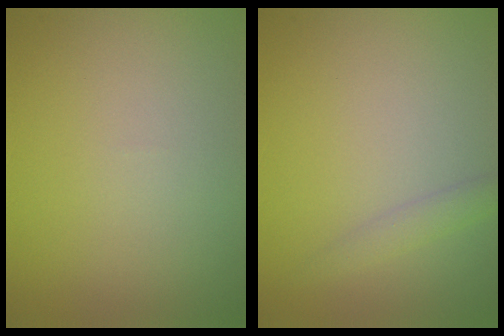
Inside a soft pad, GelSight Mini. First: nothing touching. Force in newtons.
{"total": 1.3, "press": 1.3, "slide": 0.0}